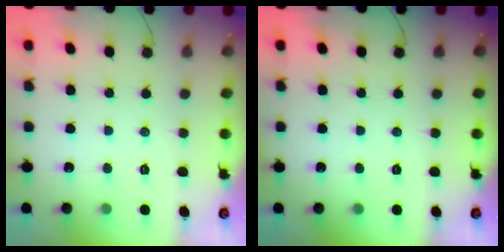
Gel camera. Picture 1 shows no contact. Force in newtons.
{"total": 0.0}